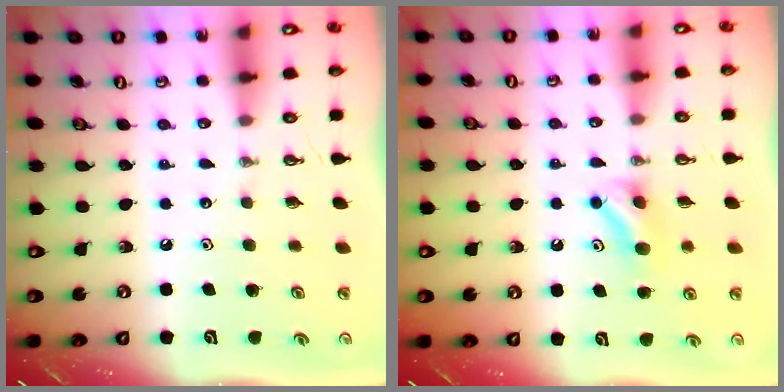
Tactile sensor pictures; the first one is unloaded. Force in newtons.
{"total": 5.0, "press": 4.8, "slide": 1.4}